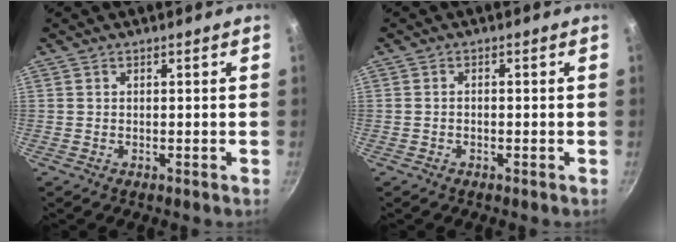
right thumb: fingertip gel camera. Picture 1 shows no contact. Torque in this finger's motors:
{"motor_torque": [-0.49, 0.21, -0.48, 0.07, 0.05]}